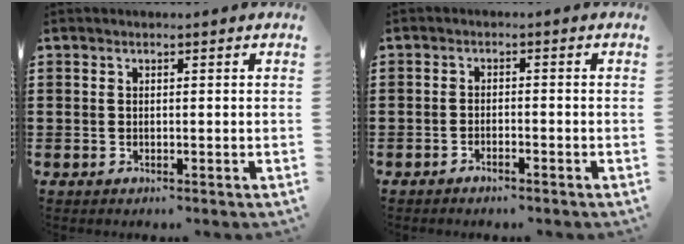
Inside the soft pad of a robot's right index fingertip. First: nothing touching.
{"total": 1.5, "force": [-1.5, -0.1, 0.4], "torque": [-0.009, -0.001, -0.028]}